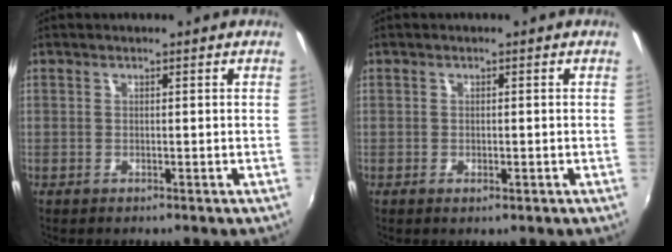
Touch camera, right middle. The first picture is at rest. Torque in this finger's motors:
{"motor_torque": [-0.79, 0.31, -0.11, -0.09]}